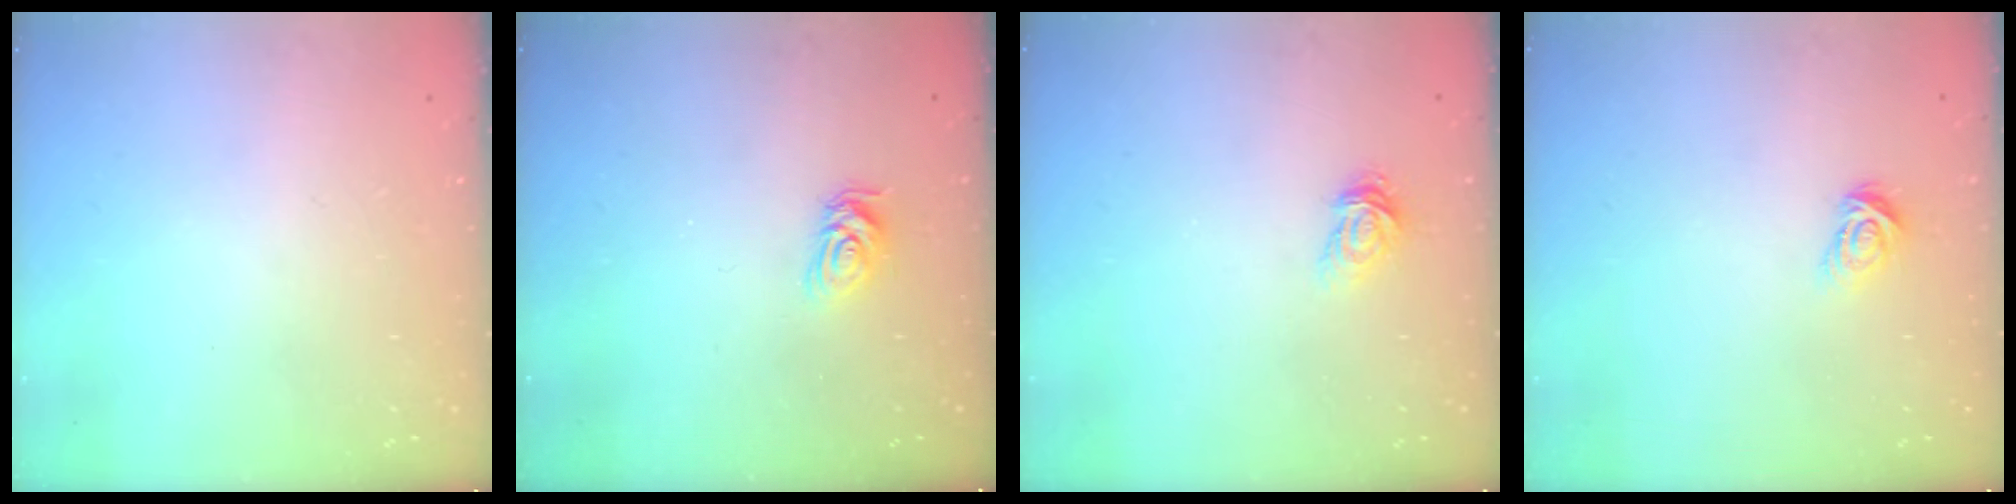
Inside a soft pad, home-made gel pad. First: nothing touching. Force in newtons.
{"total": 7.2, "press": 7.1, "slide": 0.7}
{"total": 3.1, "press": 3.1, "slide": 0.2}
{"total": 4.0, "press": 3.9, "slide": 0.5}